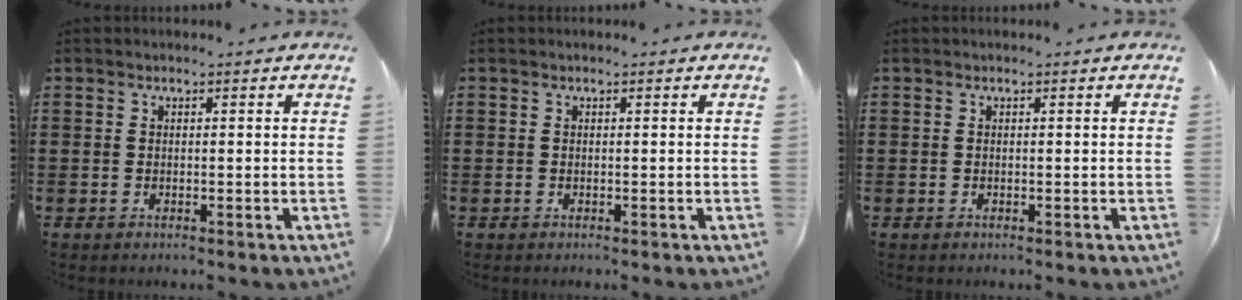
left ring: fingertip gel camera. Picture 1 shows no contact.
{"total": 0.0}
{"total": 0.0}